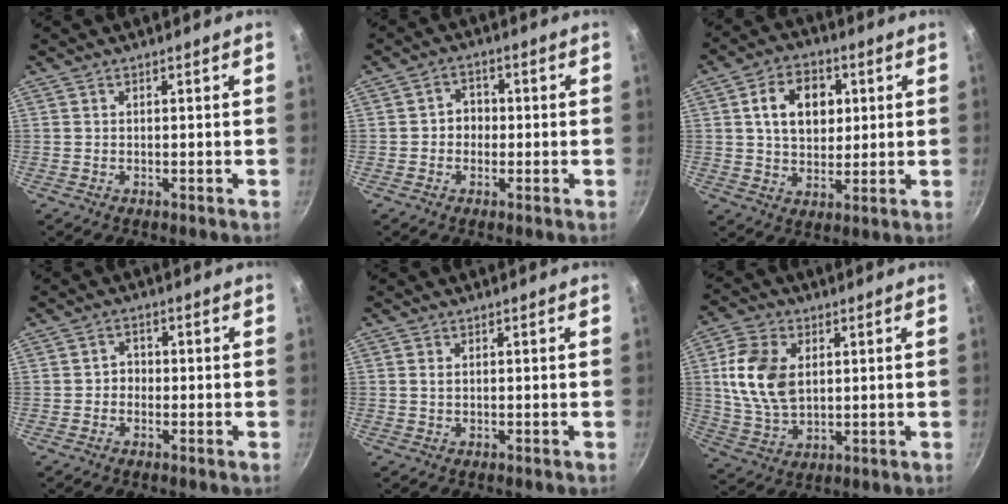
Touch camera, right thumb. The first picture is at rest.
{"total": 3.9, "force": [-0.4, 3.4, 1.8], "torque": [0.000, 0.008, -0.011]}
{"total": 11.7, "force": [2.8, 8.4, 7.7], "torque": [-0.098, 0.000, 0.041]}
{"total": 2.4, "force": [-0.5, 2.1, 1.0], "torque": [0.002, 0.008, -0.012]}
{"total": 1.0, "force": [0.3, 0.6, 0.8], "torque": [-0.014, -0.001, 0.004]}
{"total": 12.9, "force": [2.4, 8.5, 9.4], "torque": [-0.167, -0.014, 0.050]}